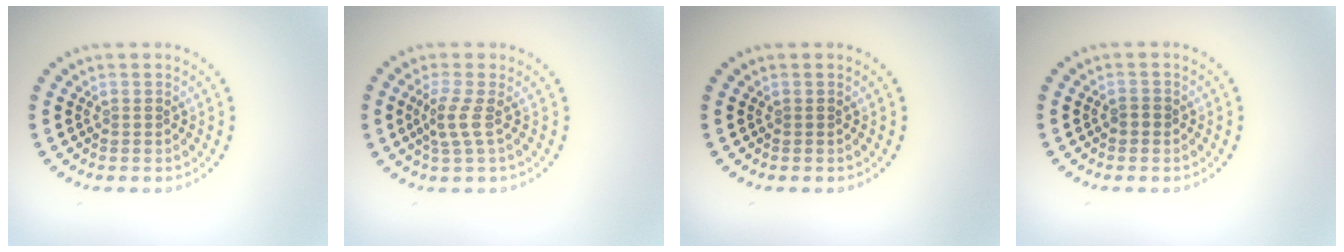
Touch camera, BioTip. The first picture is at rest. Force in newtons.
{"total": 2.1, "press": 1.5, "slide": 1.4}
{"total": 0.0}
{"total": 0.9, "press": 0.9, "slide": 0.2}